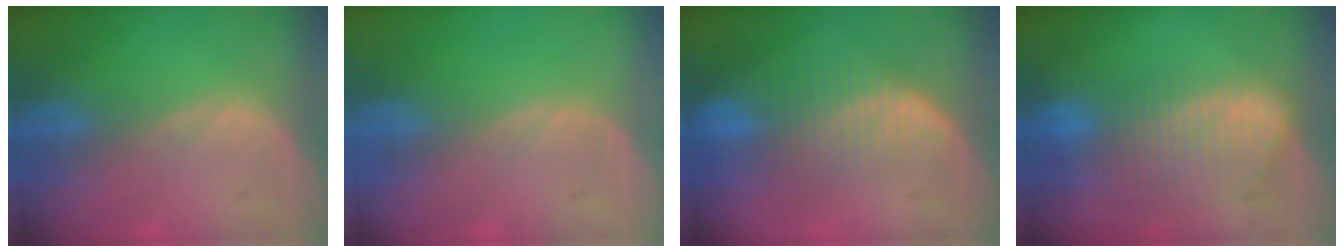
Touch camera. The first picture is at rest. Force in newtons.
{"total": 0.0}
{"total": 8.4, "press": 7.1, "slide": 4.4}
{"total": 9.2, "press": 8.1, "slide": 4.4}